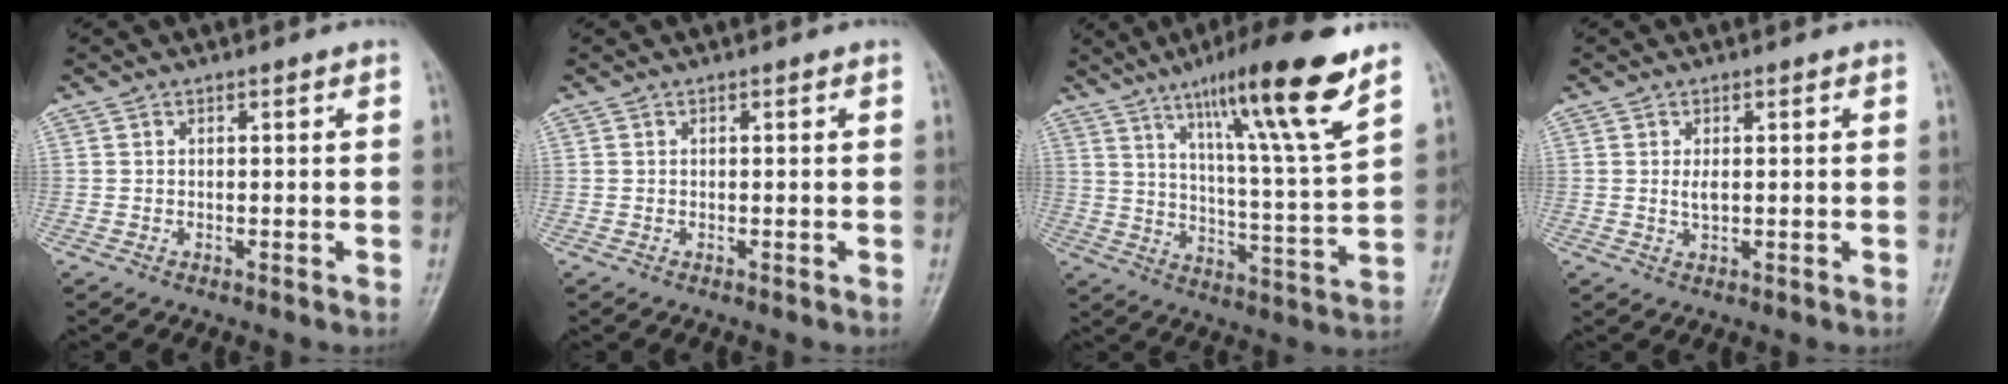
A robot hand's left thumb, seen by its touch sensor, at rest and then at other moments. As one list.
[{"total": 0.0}, {"total": 19.0, "force": [11.7, 1.4, 14.9], "torque": [-0.221, -0.055, 0.184]}, {"total": 2.0, "force": [0.3, 1.0, 1.7], "torque": [-0.031, -0.004, 0.006]}]